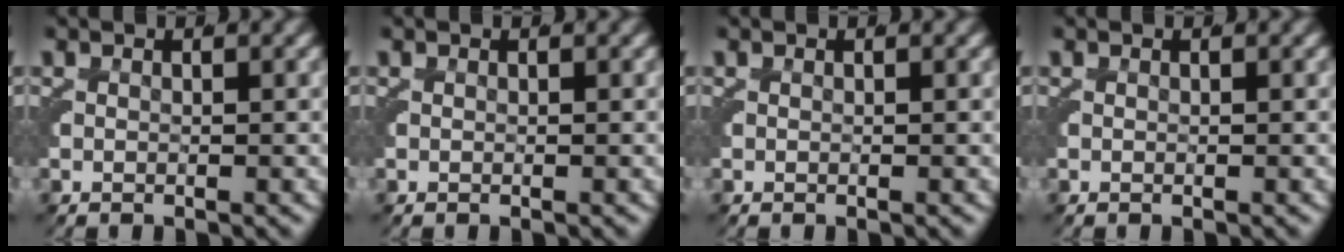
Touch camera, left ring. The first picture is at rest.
{"total": 0.0}
{"total": 0.0}
{"total": 0.0}